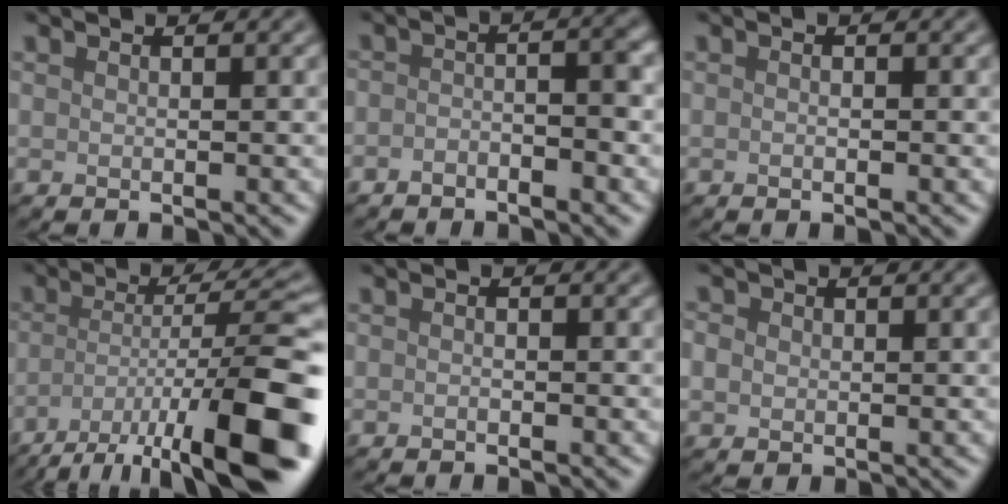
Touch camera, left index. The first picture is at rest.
{"total": 2.7, "force": [-1.5, 0.9, 2.1], "torque": [-0.036, 0.006, -0.032]}
{"total": 0.9, "force": [-0.1, 0.4, 0.8], "torque": [-0.003, -0.004, -0.005]}
{"total": 13.8, "force": [-7.1, 3.3, 11.4], "torque": [-0.183, -0.008, -0.117]}
{"total": 0.6, "force": [-0.2, 0.3, 0.5], "torque": [-0.008, -0.003, -0.004]}
{"total": 2.6, "force": [0.4, 2.3, 1.1], "torque": [-0.024, 0.009, 0.000]}